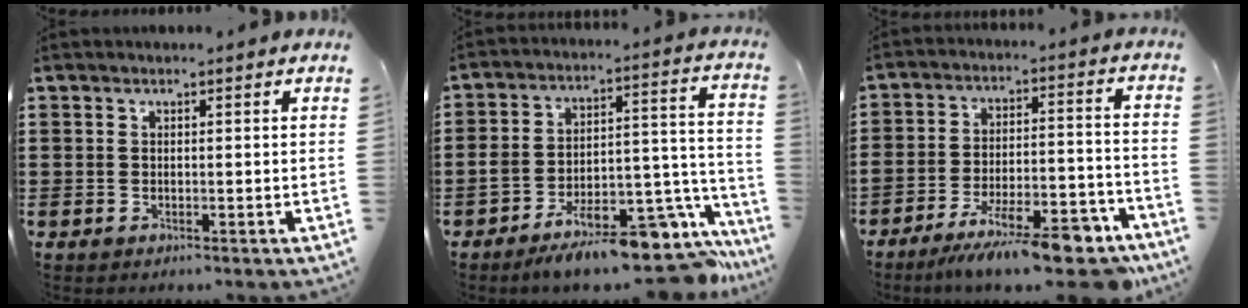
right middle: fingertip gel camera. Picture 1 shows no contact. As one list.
[{"total": 13.5, "force": [-11.0, 3.8, 6.8], "torque": [-0.090, 0.046, -0.189]}, {"total": 12.6, "force": [-10.7, 2.1, 6.5], "torque": [-0.085, 0.037, -0.191]}]